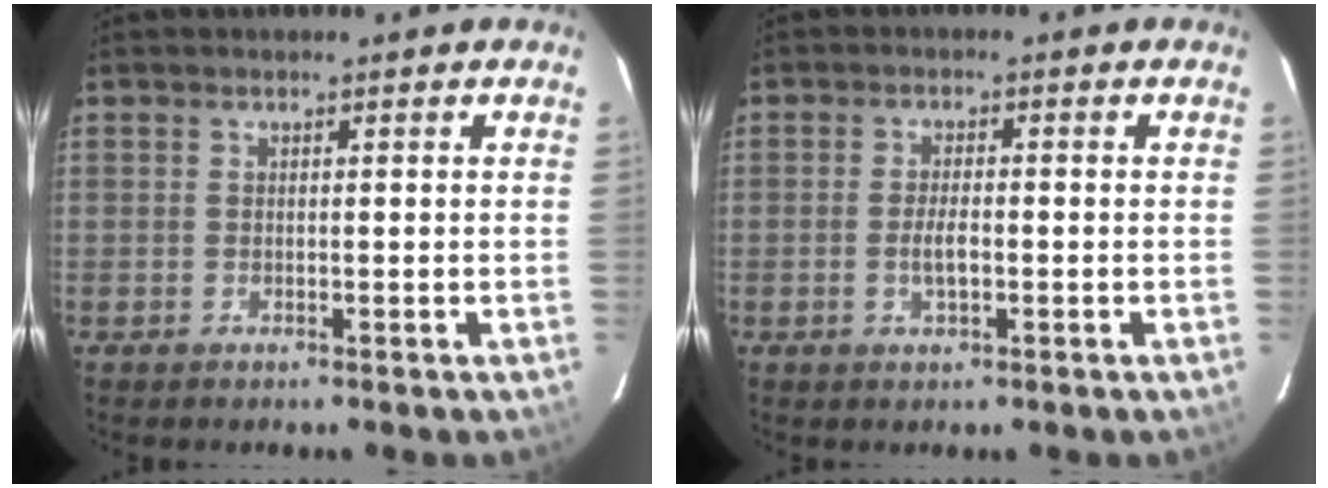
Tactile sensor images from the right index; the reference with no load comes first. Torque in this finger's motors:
{"motor_torque": [0.05, -0.05, 0.21, 0.04]}